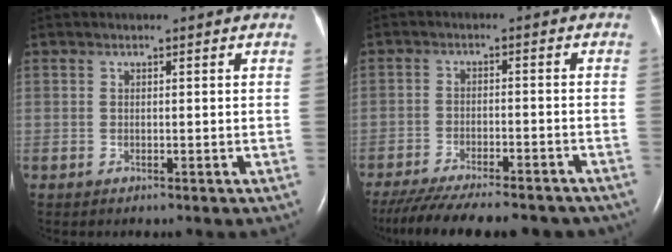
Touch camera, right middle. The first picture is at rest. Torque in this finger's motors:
{"motor_torque": [1.08, -1.06, 0.17, 0.08]}